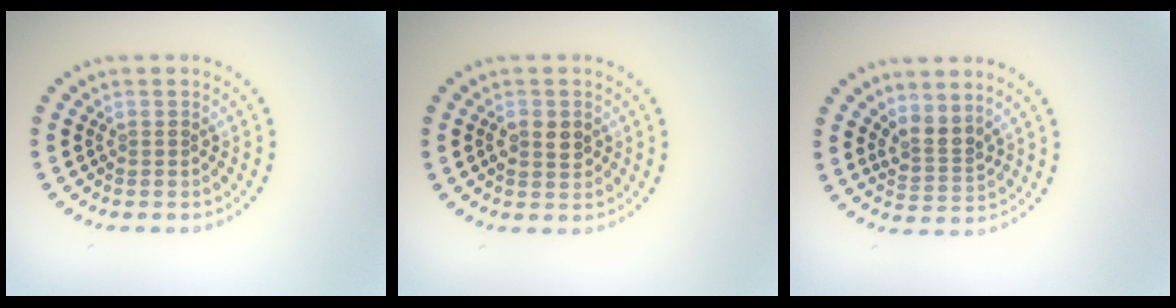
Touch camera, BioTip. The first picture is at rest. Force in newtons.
{"total": 2.1, "press": 2.1, "slide": 0.2}
{"total": 2.5, "press": 1.8, "slide": 1.8}